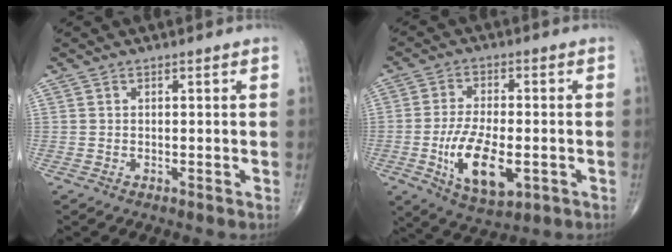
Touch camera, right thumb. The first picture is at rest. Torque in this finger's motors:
{"motor_torque": [0.03, 0.89, 1.04, -0.19, 0.31]}